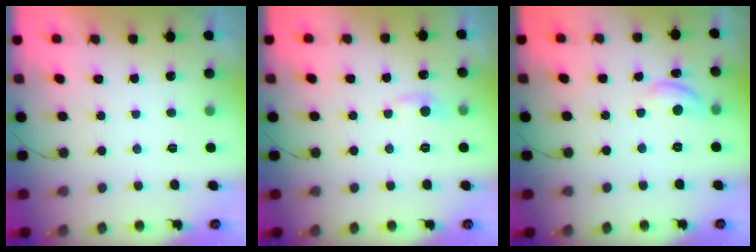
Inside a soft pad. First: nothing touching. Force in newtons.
{"total": 4.9, "press": 4.9, "slide": 0.7}
{"total": 7.6, "press": 7.6, "slide": 0.7}